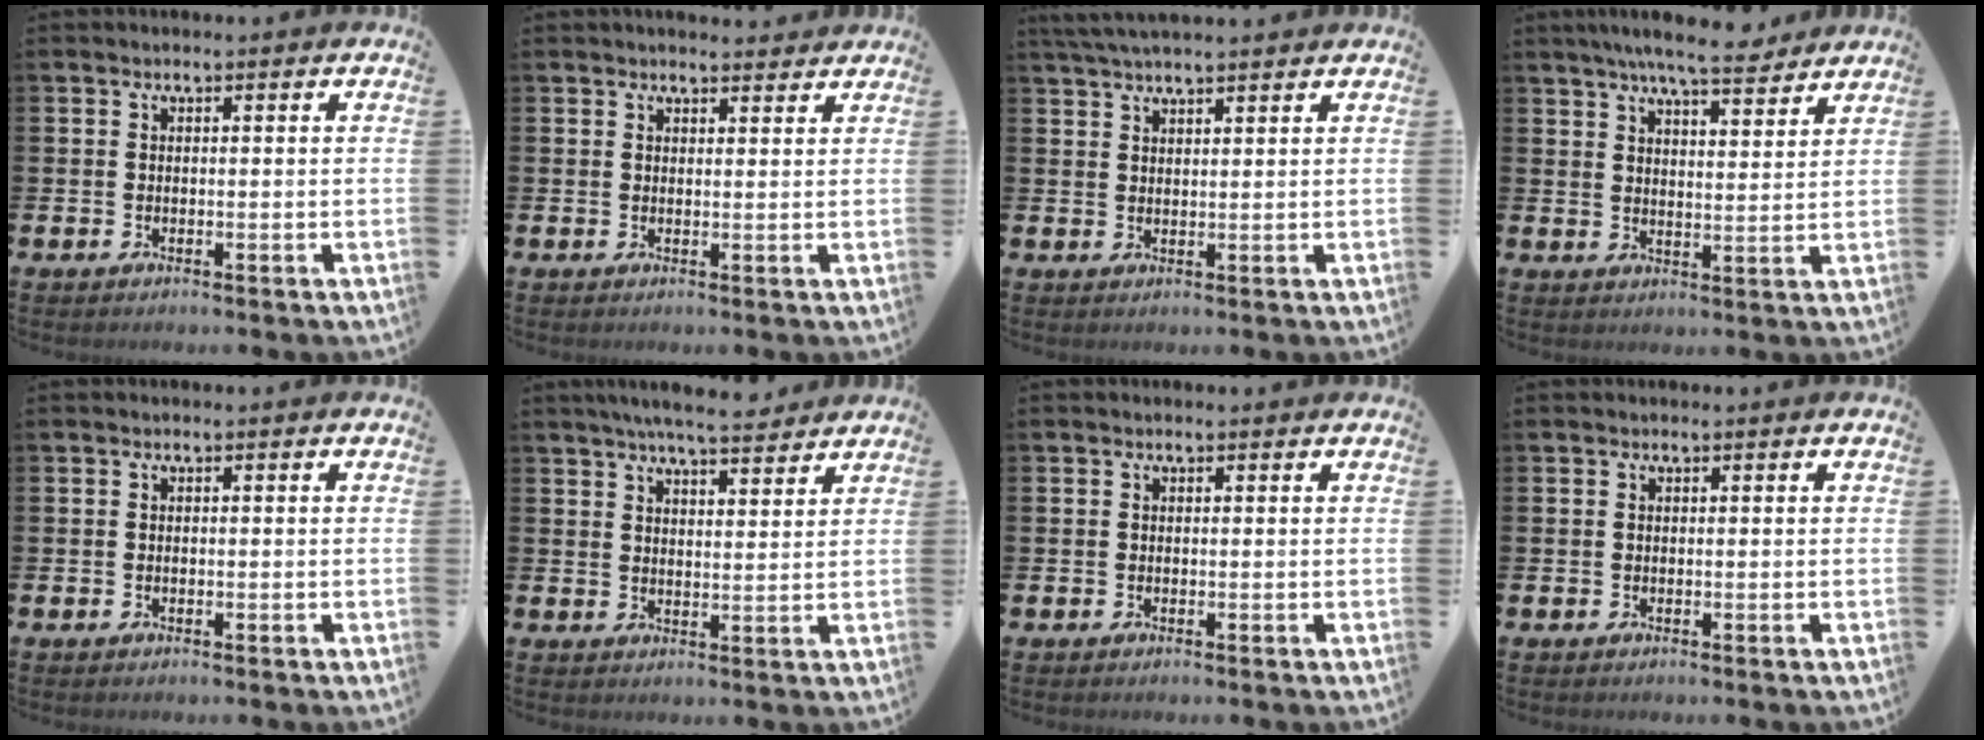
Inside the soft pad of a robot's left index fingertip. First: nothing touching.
{"total": 2.0, "force": [1.9, 0.2, 0.0], "torque": [0.006, -0.010, 0.033]}
{"total": 3.7, "force": [3.4, 0.2, 1.4], "torque": [-0.033, -0.006, 0.064]}
{"total": 7.4, "force": [6.8, 0.9, 2.7], "torque": [-0.050, -0.029, 0.119]}
{"total": 0.0}
{"total": 6.1, "force": [5.8, 0.6, 1.8], "torque": [-0.039, -0.023, 0.103]}
{"total": 0.0}
{"total": 0.0}